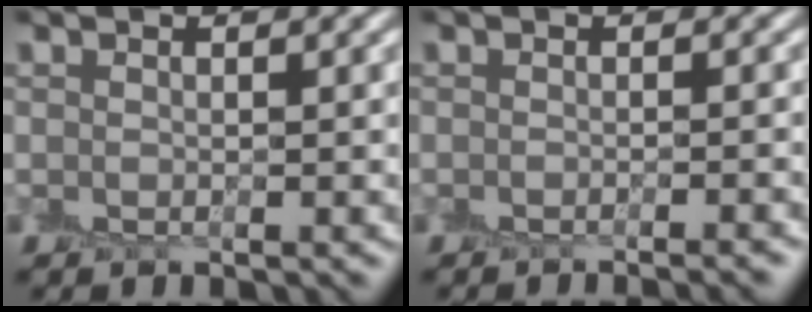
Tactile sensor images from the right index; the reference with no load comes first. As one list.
[{"total": 1.7, "force": [-1.6, -0.3, 0.6], "torque": [-0.001, -0.007, -0.024]}]